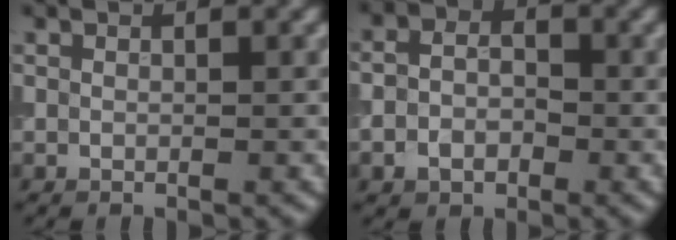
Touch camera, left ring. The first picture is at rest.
{"total": 3.3, "force": [-1.2, 2.5, 1.8], "torque": [-0.027, -0.001, -0.031]}